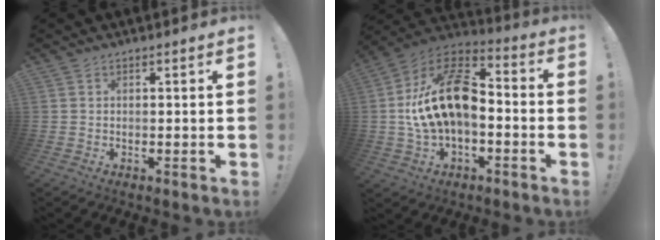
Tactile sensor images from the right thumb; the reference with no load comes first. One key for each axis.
{"total": 19.3, "fx": 0.5, "fy": 11.8, "fz": 15.4, "tx": -0.264, "ty": 0.013, "tz": 0.016}